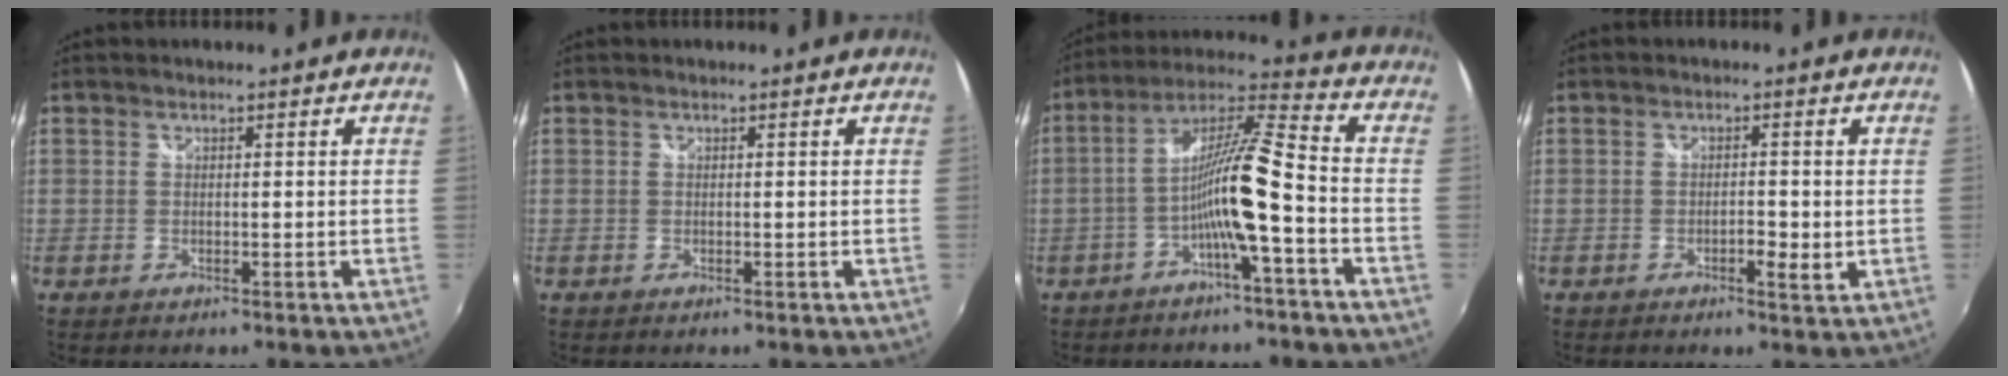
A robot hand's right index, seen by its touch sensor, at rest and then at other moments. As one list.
[{"total": 0.0}, {"total": 10.4, "force": [-4.3, 0.0, 9.5], "torque": [-0.193, 0.016, -0.078]}, {"total": 2.3, "force": [-0.6, 0.7, 2.1], "torque": [-0.038, -0.002, -0.011]}]